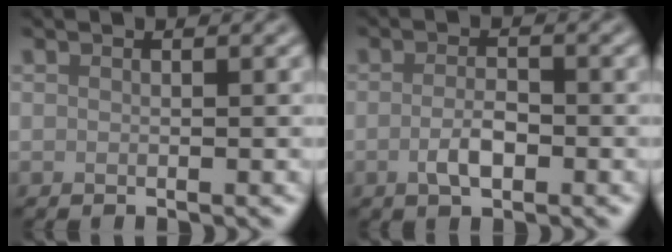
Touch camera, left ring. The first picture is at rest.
{"total": 2.3, "force": [-0.8, 0.9, 2.0], "torque": [-0.040, 0.000, -0.018]}